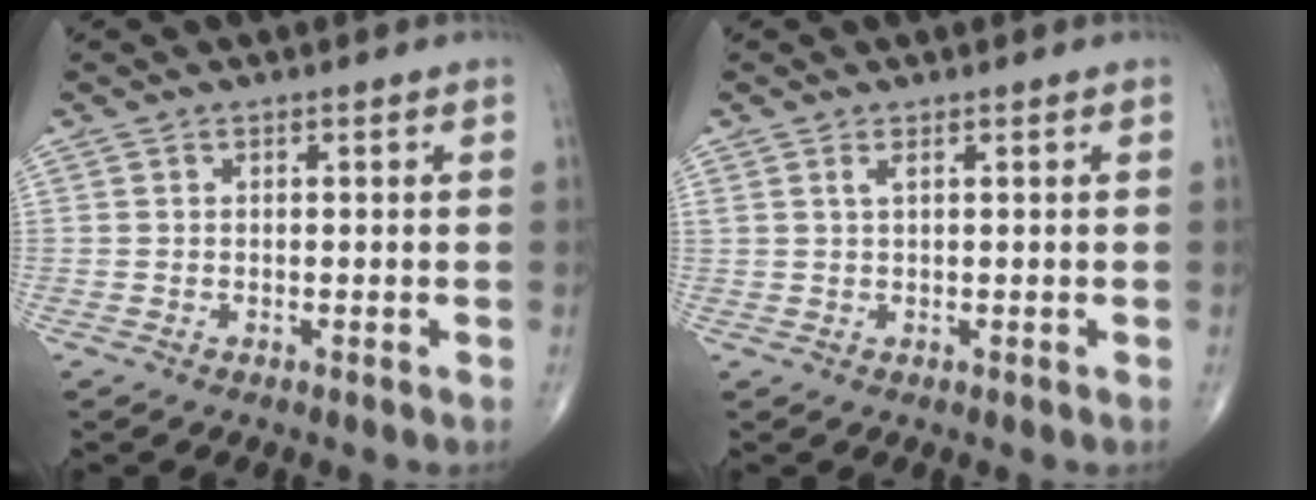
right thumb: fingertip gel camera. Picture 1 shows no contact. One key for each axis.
{"total": 1.0, "fx": 0.5, "fy": 0.2, "fz": 0.8, "tx": -0.021, "ty": 0.003, "tz": 0.012}